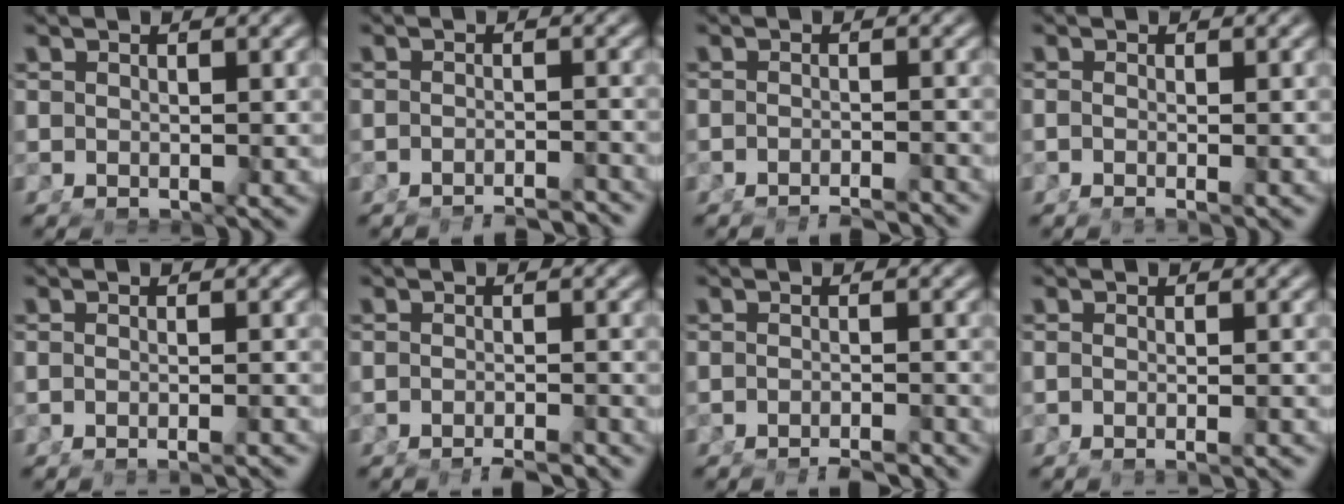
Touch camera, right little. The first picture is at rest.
{"total": 6.1, "force": [-6.0, 0.6, 1.0], "torque": [0.001, -0.012, -0.092]}
{"total": 4.4, "force": [-4.3, 0.3, 0.8], "torque": [0.000, -0.009, -0.068]}
{"total": 1.3, "force": [-0.7, -0.4, 1.0], "torque": [-0.015, -0.002, -0.012]}
{"total": 2.2, "force": [-2.0, -0.2, 0.9], "torque": [-0.013, 0.004, -0.036]}
{"total": 3.7, "force": [-3.5, 0.4, 1.0], "torque": [-0.005, -0.005, -0.057]}
{"total": 4.0, "force": [-3.9, 0.4, 0.9], "torque": [-0.002, -0.007, -0.062]}
{"total": 1.9, "force": [-1.6, -0.3, 1.0], "torque": [-0.014, 0.004, -0.029]}